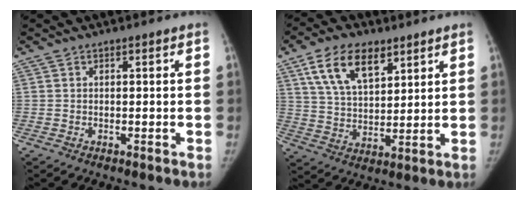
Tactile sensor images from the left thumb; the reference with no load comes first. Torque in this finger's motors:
{"motor_torque": [1.44, 1.12, 1.41, -1.10, 0.32]}